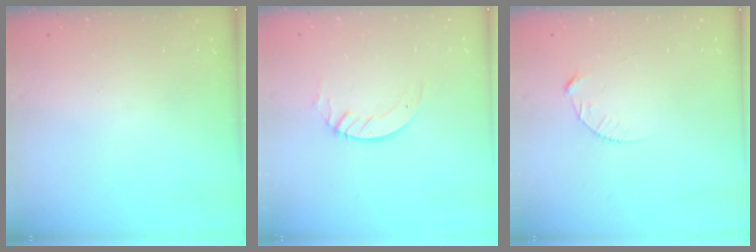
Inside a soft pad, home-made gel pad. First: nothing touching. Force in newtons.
{"total": 3.6, "press": 3.6, "slide": 0.3}
{"total": 3.7, "press": 3.7, "slide": 0.4}